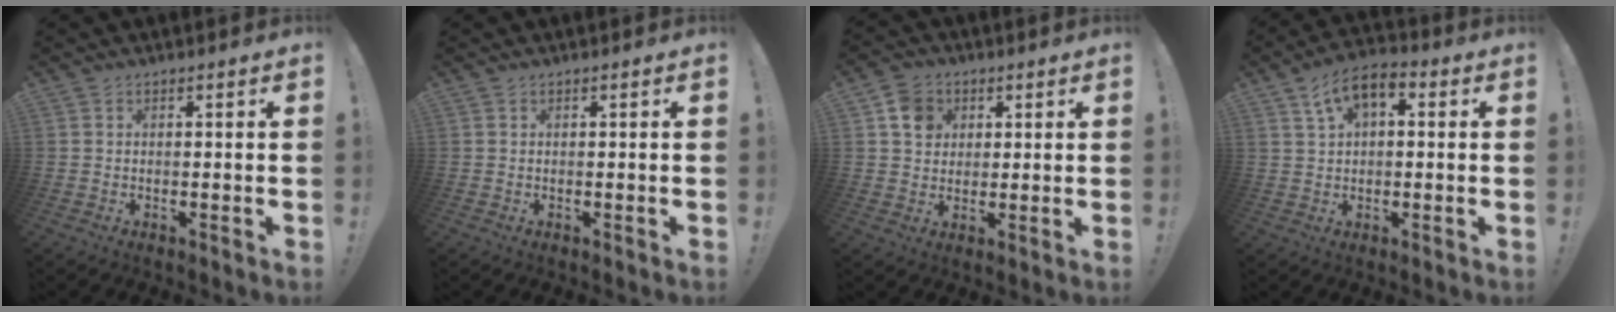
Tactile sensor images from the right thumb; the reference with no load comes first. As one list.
[{"total": 0.0}, {"total": 7.9, "force": [2.9, 6.9, 2.5], "torque": [-0.031, -0.007, 0.059]}, {"total": 7.8, "force": [3.0, 4.5, 5.7], "torque": [-0.089, -0.002, 0.055]}]